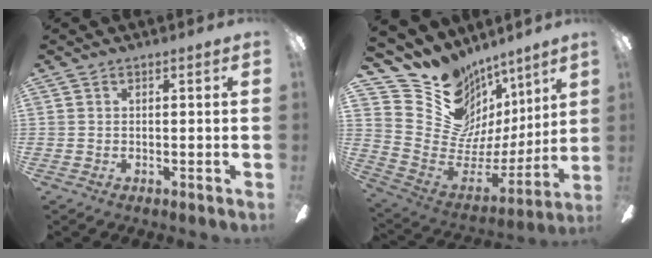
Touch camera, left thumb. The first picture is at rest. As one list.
[{"total": 17.0, "force": [10.9, 12.1, 4.9], "torque": [-0.091, -0.103, 0.223]}]